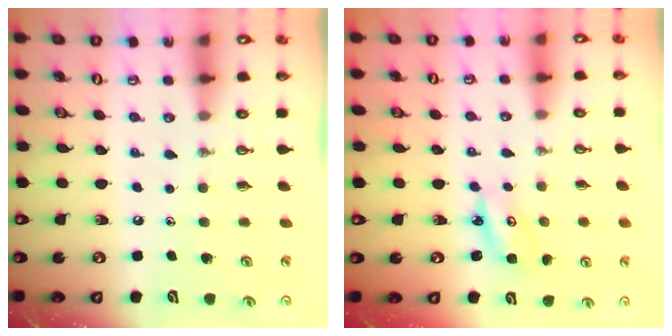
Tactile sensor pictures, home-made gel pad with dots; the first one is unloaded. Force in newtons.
{"total": 3.9, "press": 3.9, "slide": 0.2}